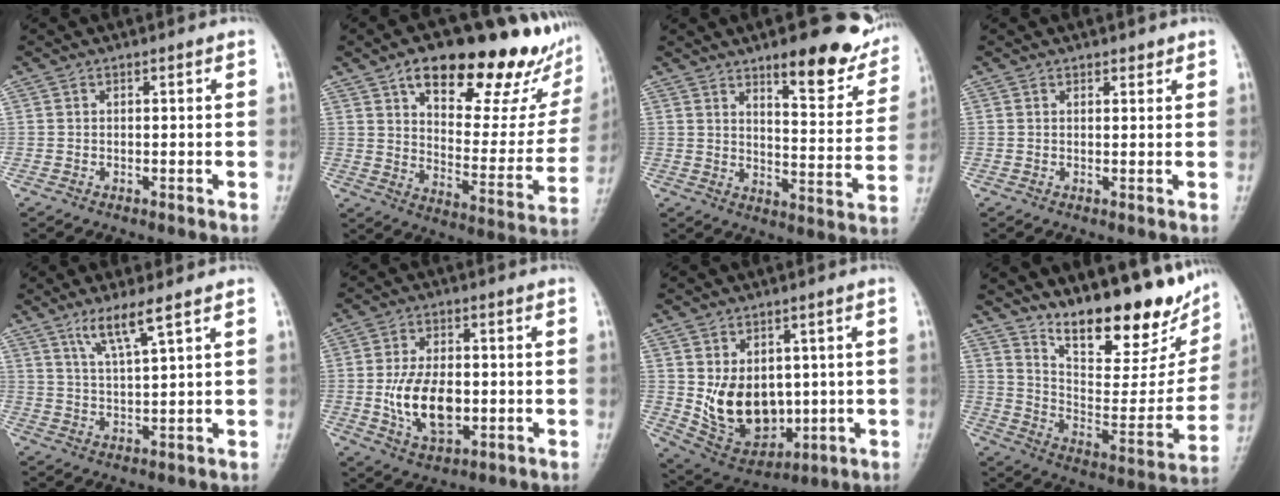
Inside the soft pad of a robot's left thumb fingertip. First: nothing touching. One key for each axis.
{"total": 26.3, "fx": 15.7, "fy": 10.5, "fz": 18.2, "tx": -0.203, "ty": -0.039, "tz": 0.229}
{"total": 15.3, "fx": 9.6, "fy": 5.1, "fz": 10.8, "tx": -0.093, "ty": -0.054, "tz": 0.134}
{"total": 1.2, "fx": 1.0, "fy": 0.6, "fz": 0.3, "tx": 0.005, "ty": -0.007, "tz": 0.013}
{"total": 6.3, "fx": 4.0, "fy": 0.3, "fz": 4.9, "tx": -0.098, "ty": -0.025, "tz": 0.082}
{"total": 11.3, "fx": -1.5, "fy": 6.6, "fz": 9.1, "tx": -0.146, "ty": -0.003, "tz": -0.020}
{"total": 12.7, "fx": 0.4, "fy": 9.4, "fz": 8.6, "tx": -0.102, "ty": -0.019, "tz": 0.037}
{"total": 24.0, "fx": 16.2, "fy": 8.5, "fz": 15.5, "tx": -0.187, "ty": -0.077, "tz": 0.251}